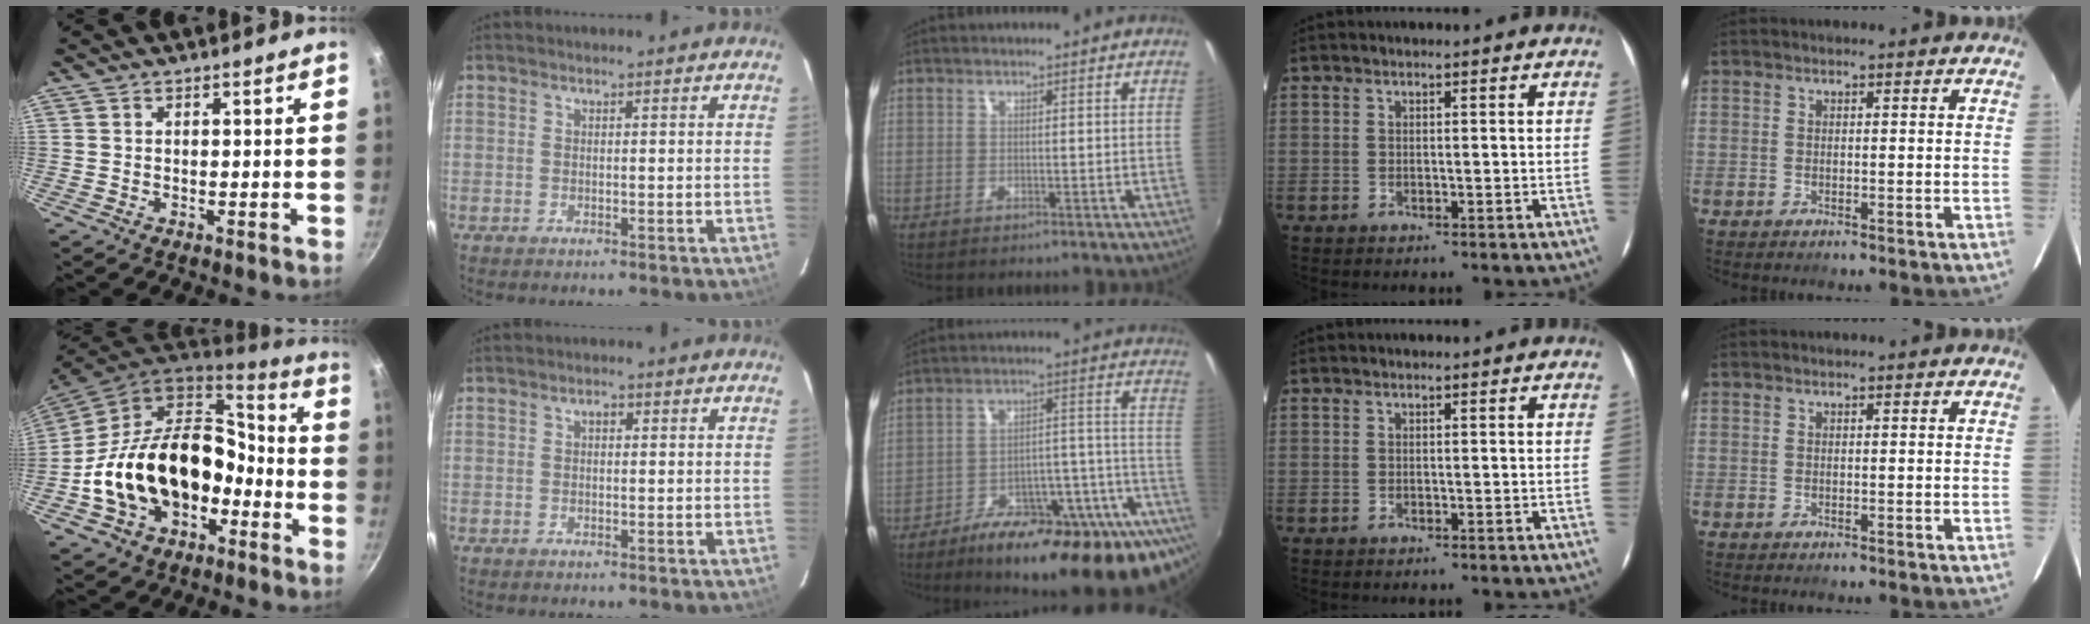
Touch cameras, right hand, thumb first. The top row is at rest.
{"thumb": {"total": 22.5, "force": [-5.6, 15.3, 15.6], "torque": [-0.242, 0.072, -0.087]}, "index": {"total": 1.0, "force": [0.1, 0.8, 0.7], "torque": [-0.010, 0.007, 0.000]}, "middle": {"total": 25.2, "force": [-17.0, 5.2, 17.8], "torque": [-0.212, -0.027, -0.243]}}